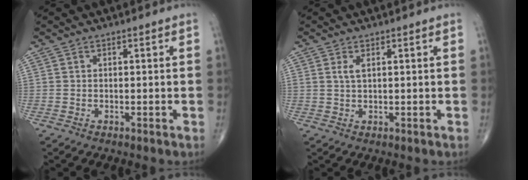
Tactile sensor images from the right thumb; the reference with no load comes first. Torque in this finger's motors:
{"motor_torque": [0.13, 0.07, 0.32, 0.18, 0.03]}